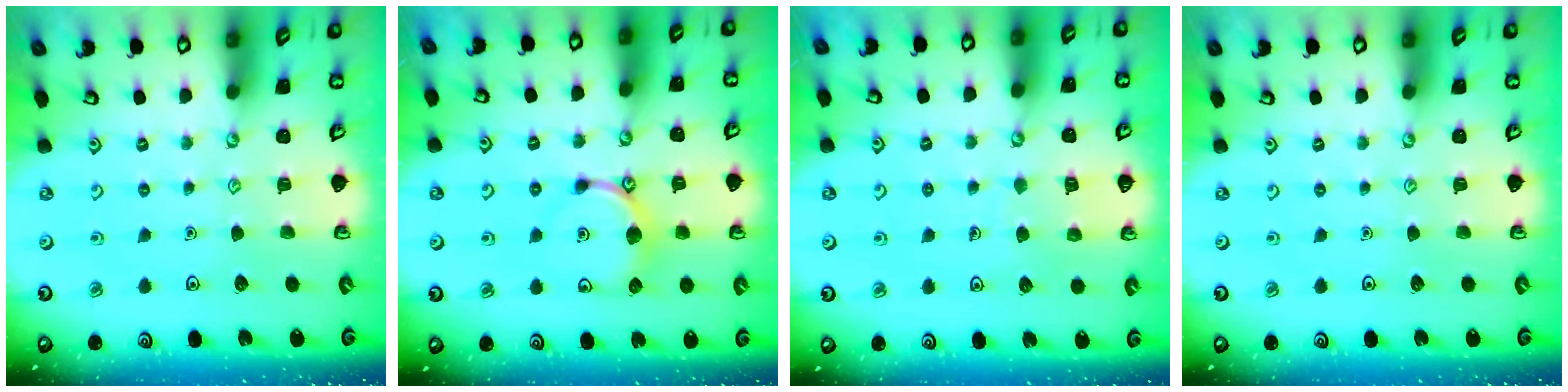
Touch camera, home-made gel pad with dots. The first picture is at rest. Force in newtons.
{"total": 9.4, "press": 9.4, "slide": 0.6}
{"total": 6.9, "press": 6.9, "slide": 0.6}
{"total": 0.0}